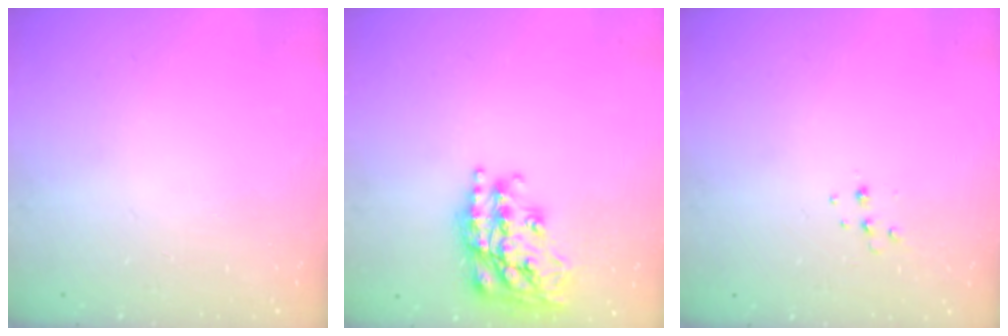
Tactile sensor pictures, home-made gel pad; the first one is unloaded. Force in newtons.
{"total": 20.4, "press": 20.4, "slide": 1.4}
{"total": 3.8, "press": 3.7, "slide": 0.7}